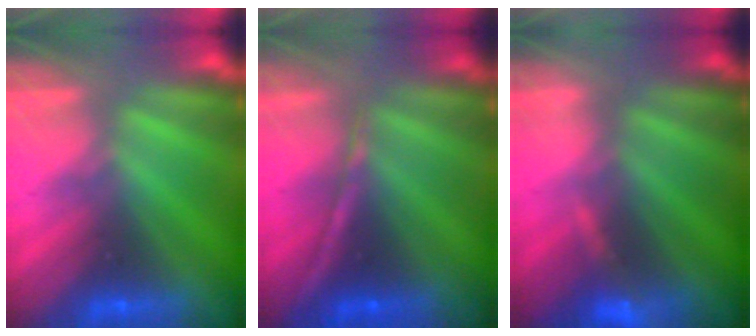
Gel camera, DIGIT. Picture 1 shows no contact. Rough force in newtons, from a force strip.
{"total": 1.3}
{"total": 3.5}